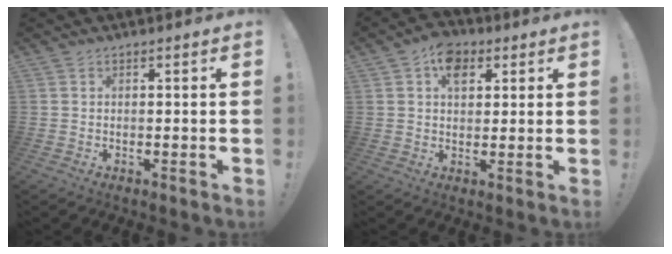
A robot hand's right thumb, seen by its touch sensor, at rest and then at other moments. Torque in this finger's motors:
{"motor_torque": [0.05, 0.09, 0.13, 0.13, 0.02]}